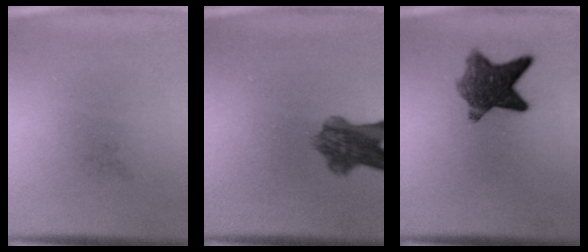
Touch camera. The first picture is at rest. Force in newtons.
{"total": 7.2}
{"total": 8.1}